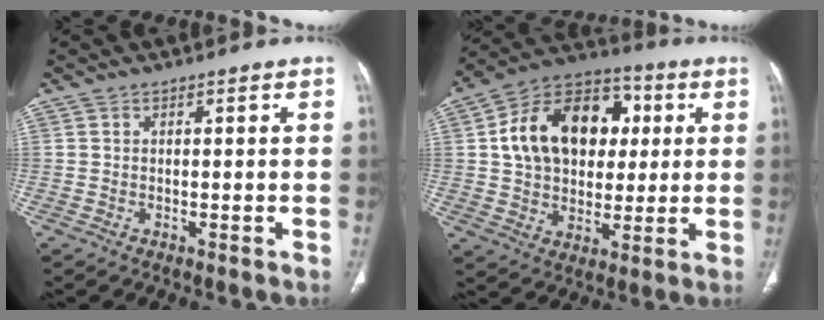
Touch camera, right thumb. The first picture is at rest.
{"total": 20.1, "force": [3.8, 14.4, 13.4], "torque": [-0.191, 0.017, 0.062]}